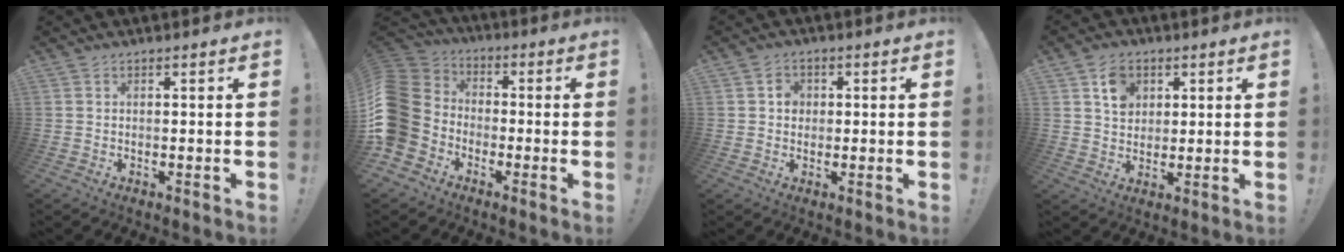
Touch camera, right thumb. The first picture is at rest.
{"total": 14.6, "force": [-3.6, 12.0, 7.5], "torque": [-0.149, 0.031, -0.061]}
{"total": 3.4, "force": [0.2, 3.1, 1.5], "torque": [-0.009, -0.001, -0.001]}
{"total": 7.2, "force": [3.3, 5.6, 3.1], "torque": [-0.042, -0.008, 0.059]}